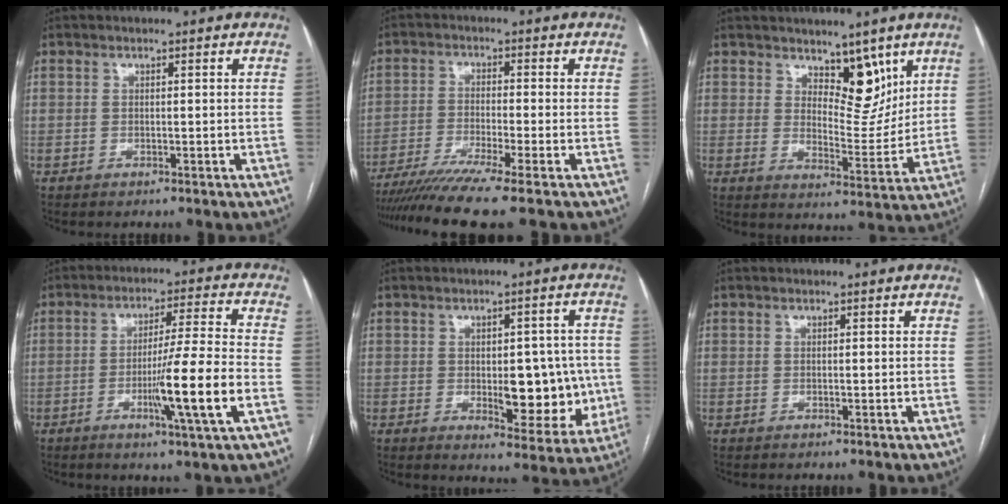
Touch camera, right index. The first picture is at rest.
{"total": 9.6, "force": [-7.6, -1.8, 5.6], "torque": [-0.085, -0.028, -0.124]}
{"total": 7.4, "force": [4.8, 3.5, 4.4], "torque": [-0.056, -0.010, 0.083]}
{"total": 11.7, "force": [-3.6, -1.5, 11.0], "torque": [-0.188, -0.014, -0.063]}
{"total": 10.2, "force": [-1.1, 4.6, 9.1], "torque": [-0.099, 0.005, 0.000]}
{"total": 0.0}